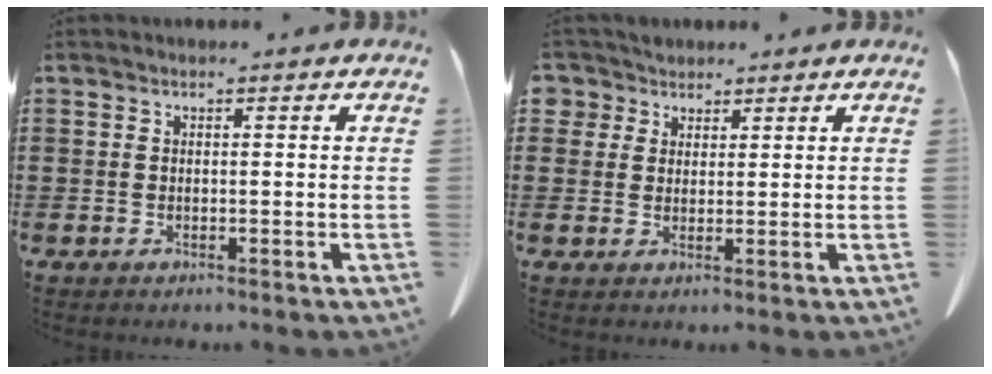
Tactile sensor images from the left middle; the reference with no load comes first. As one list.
[{"total": 3.2, "force": [2.2, 2.4, 0.2], "torque": [-0.019, 0.011, 0.041]}]